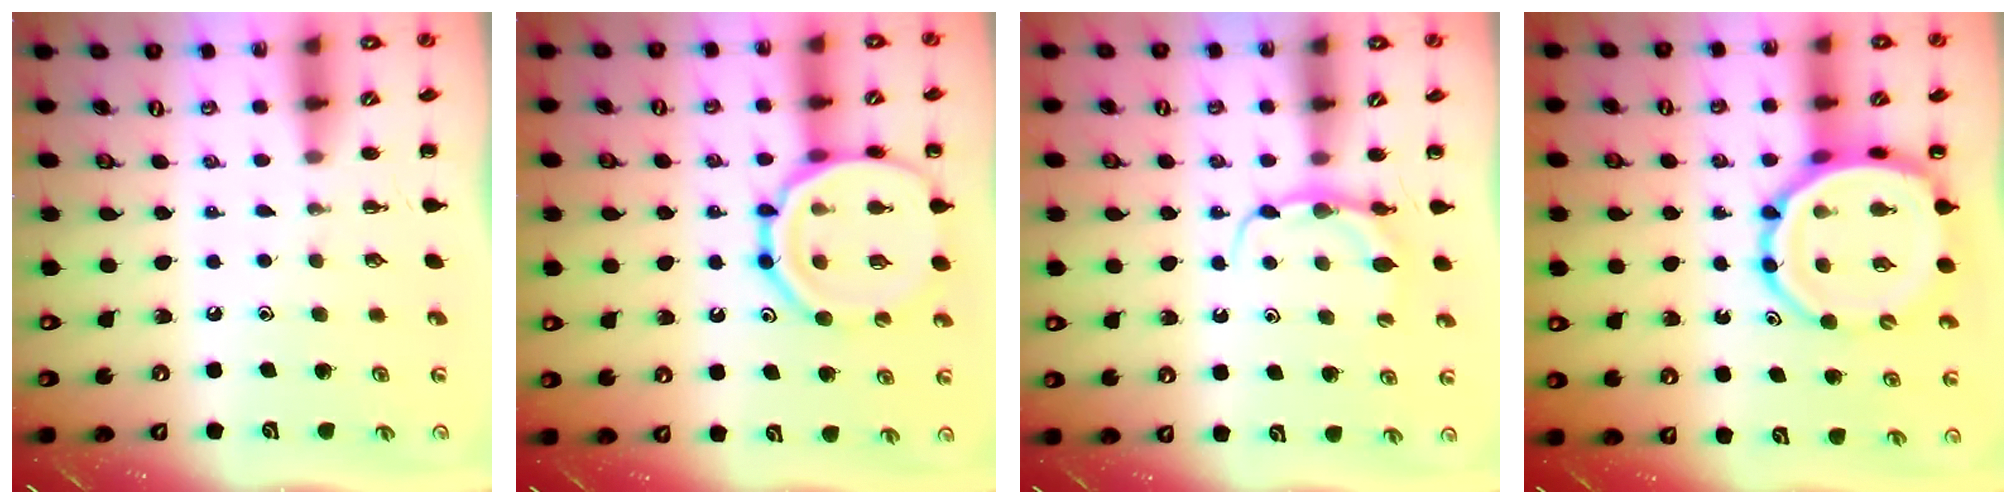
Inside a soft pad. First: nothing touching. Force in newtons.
{"total": 18.0, "press": 17.9, "slide": 2.3}
{"total": 5.9, "press": 5.9, "slide": 0.3}
{"total": 13.1, "press": 12.6, "slide": 3.5}